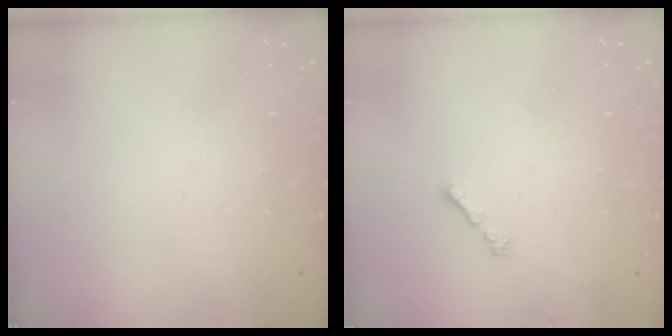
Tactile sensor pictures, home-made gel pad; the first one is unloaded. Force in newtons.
{"total": 0.9, "press": 0.8, "slide": 0.5}